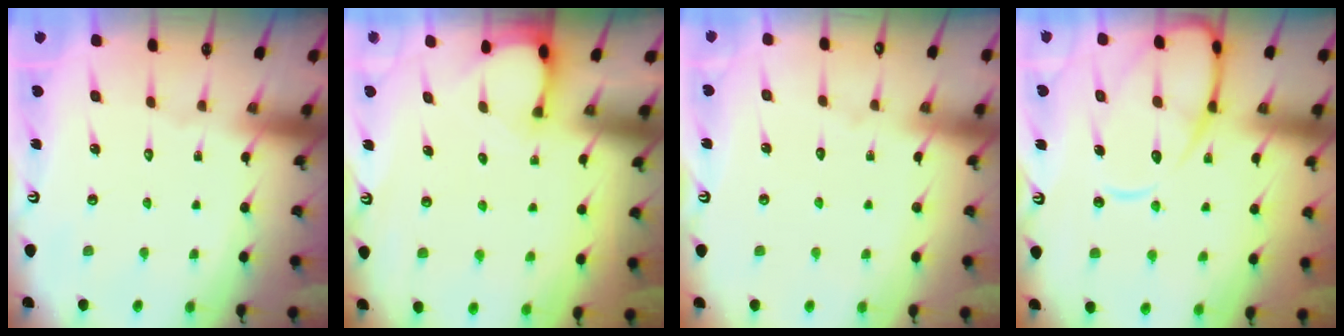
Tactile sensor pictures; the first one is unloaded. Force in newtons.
{"total": 2.3, "press": 2.3, "slide": 0.3}
{"total": 2.6, "press": 2.6, "slide": 0.2}
{"total": 13.3, "press": 13.3, "slide": 1.4}